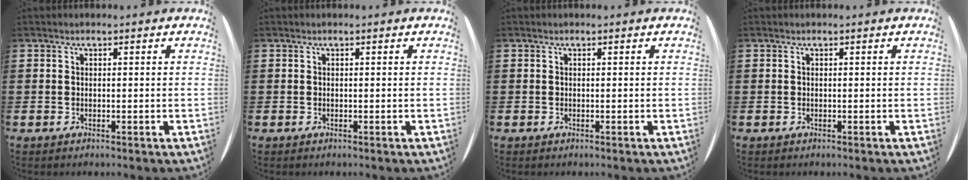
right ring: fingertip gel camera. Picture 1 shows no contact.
{"total": 0.0}
{"total": 0.0}
{"total": 0.0}